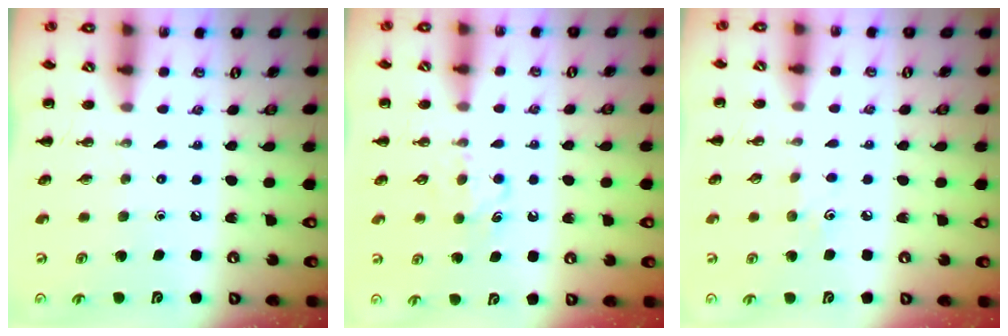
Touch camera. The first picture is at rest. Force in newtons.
{"total": 5.6, "press": 5.4, "slide": 1.6}
{"total": 4.5, "press": 4.4, "slide": 1.2}